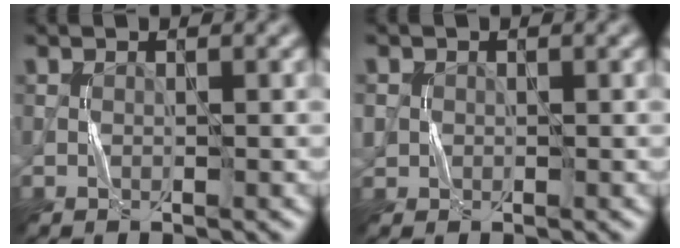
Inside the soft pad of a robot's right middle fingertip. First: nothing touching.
{"total": 1.3, "force": [0.1, 1.3, 0.2], "torque": [-0.001, -0.002, 0.000]}